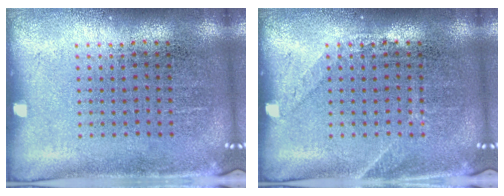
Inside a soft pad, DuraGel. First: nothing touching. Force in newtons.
{"total": 1.1, "press": 1.1, "slide": 0.2}